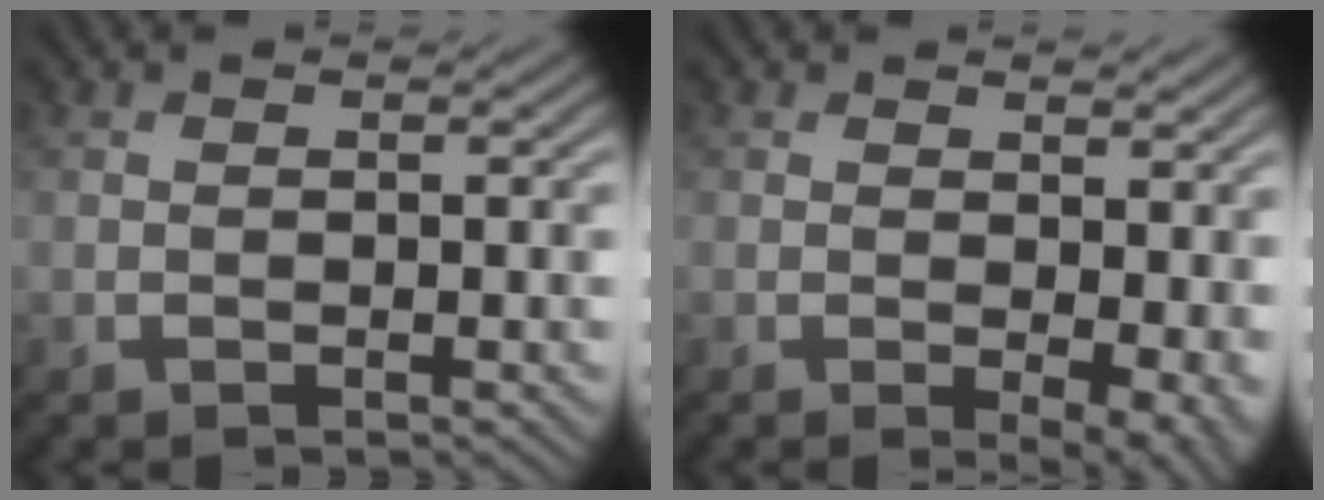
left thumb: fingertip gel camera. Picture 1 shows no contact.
{"total": 4.6, "force": [0.5, 2.1, 4.1], "torque": [-0.057, -0.008, 0.013]}